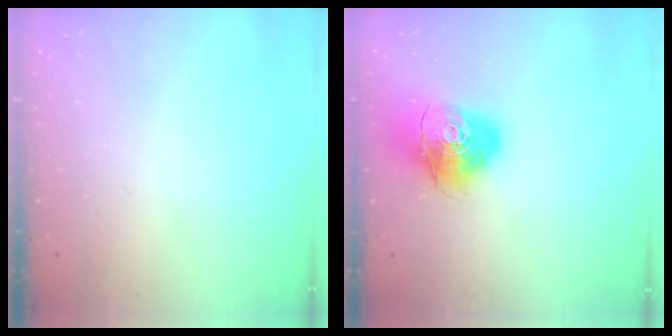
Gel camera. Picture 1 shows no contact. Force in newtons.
{"total": 14.5, "press": 14.4, "slide": 1.9}